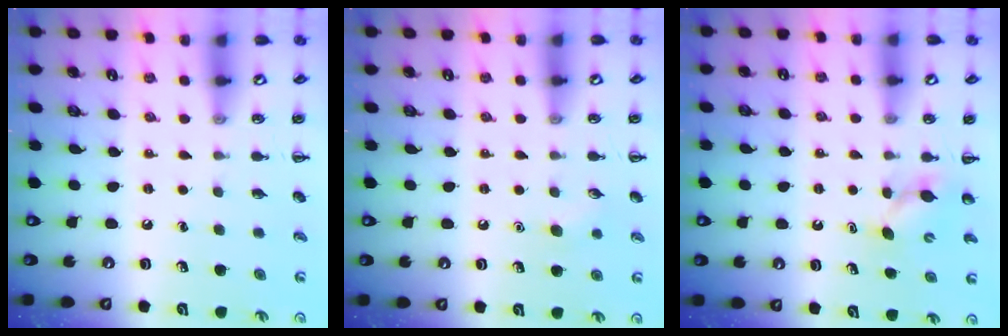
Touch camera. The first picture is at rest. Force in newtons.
{"total": 4.3, "press": 4.2, "slide": 1.0}
{"total": 4.2, "press": 4.0, "slide": 1.1}